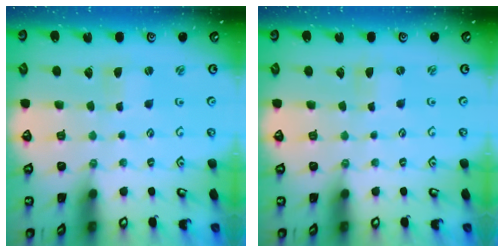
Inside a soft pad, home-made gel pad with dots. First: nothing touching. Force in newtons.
{"total": 0.0}